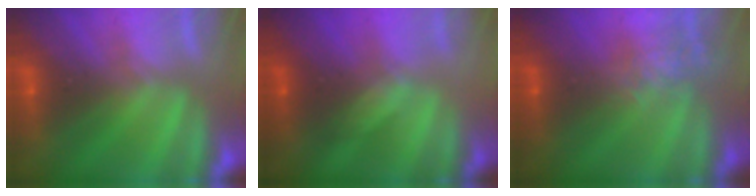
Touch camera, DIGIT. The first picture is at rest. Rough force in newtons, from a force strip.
{"total": 1.6}
{"total": 5.2}